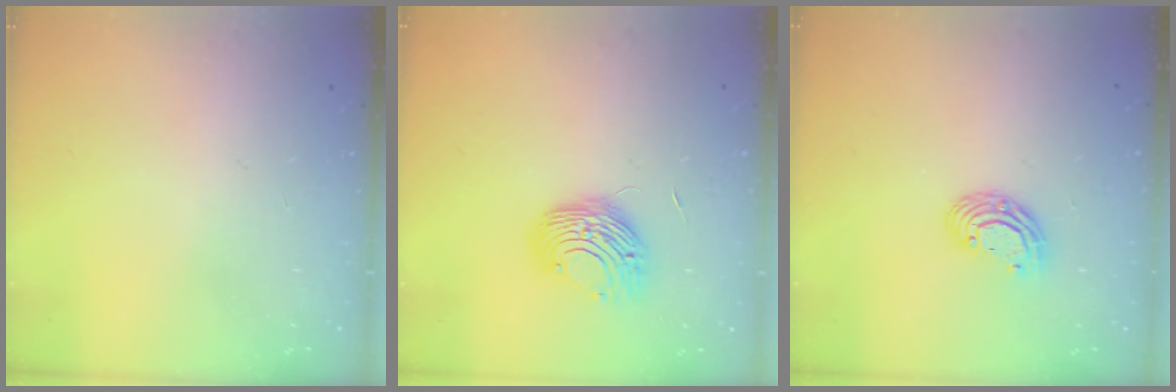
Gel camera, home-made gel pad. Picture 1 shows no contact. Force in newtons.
{"total": 9.4, "press": 9.4, "slide": 0.3}
{"total": 8.0, "press": 7.9, "slide": 1.2}